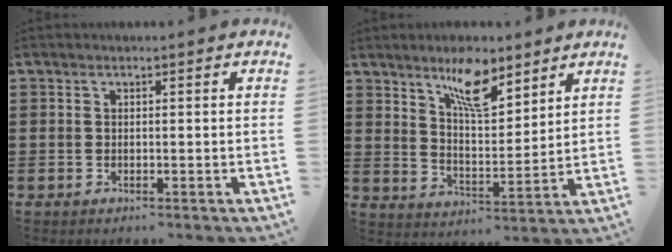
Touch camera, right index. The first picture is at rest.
{"total": 9.0, "force": [6.4, 2.7, 5.7], "torque": [-0.096, -0.024, 0.108]}